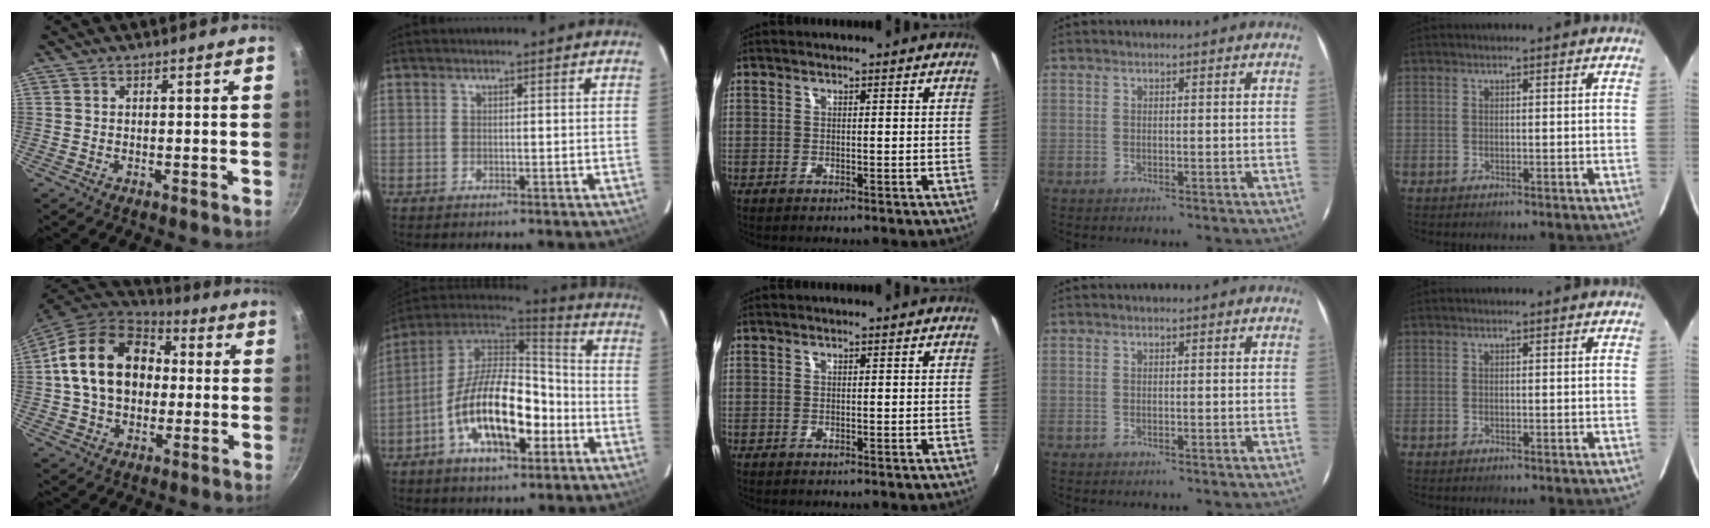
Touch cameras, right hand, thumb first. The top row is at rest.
{"thumb": {"total": 19.1, "force": [2.2, 14.3, 12.5], "torque": [-0.191, 0.030, 0.029]}, "index": {"total": 18.3, "force": [-6.3, 8.5, 14.9], "torque": [-0.273, 0.006, -0.110]}}